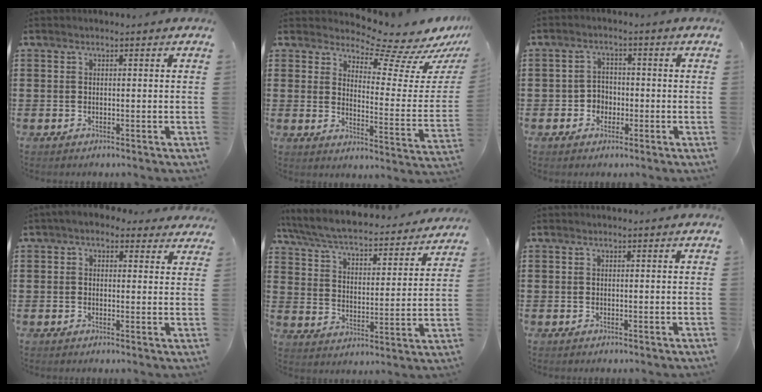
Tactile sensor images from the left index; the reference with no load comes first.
{"total": 9.6, "force": [8.5, 1.5, 4.2], "torque": [-0.078, -0.077, 0.142]}
{"total": 2.8, "force": [-1.3, 2.4, 0.8], "torque": [-0.024, 0.006, -0.029]}
{"total": 2.4, "force": [1.6, 1.5, 1.0], "torque": [-0.019, 0.000, 0.025]}
{"total": 5.9, "force": [5.6, 0.3, 2.0], "torque": [-0.065, -0.044, 0.091]}
{"total": 0.0}